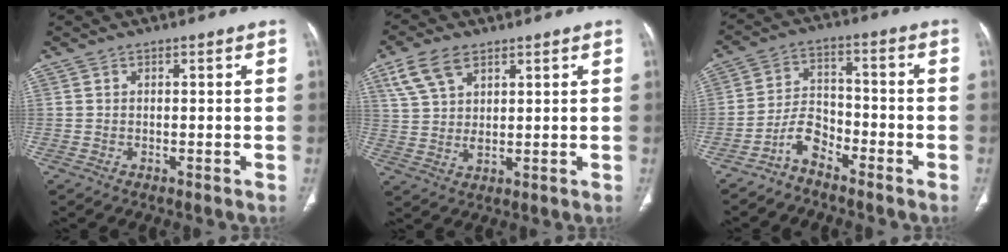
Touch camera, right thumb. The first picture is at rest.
{"total": 8.2, "force": [4.6, 4.4, 5.2], "torque": [-0.101, -0.009, 0.095]}
{"total": 6.0, "force": [-4.6, 2.8, 2.6], "torque": [-0.045, 0.046, -0.097]}